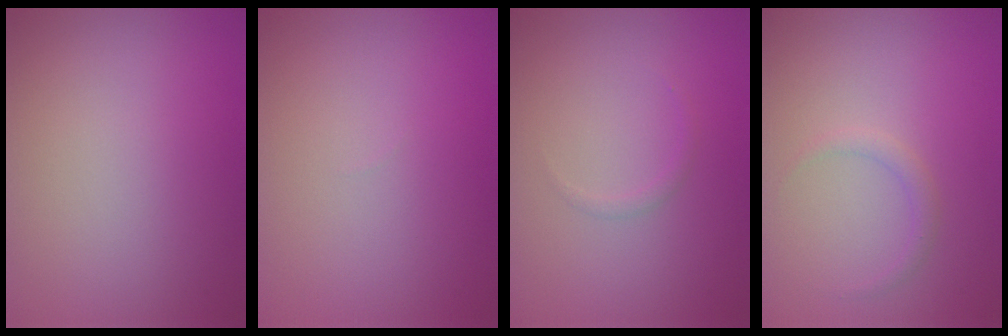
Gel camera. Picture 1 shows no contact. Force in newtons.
{"total": 0.0}
{"total": 0.5, "press": 0.5, "slide": 0.1}
{"total": 1.1, "press": 1.1, "slide": 0.0}